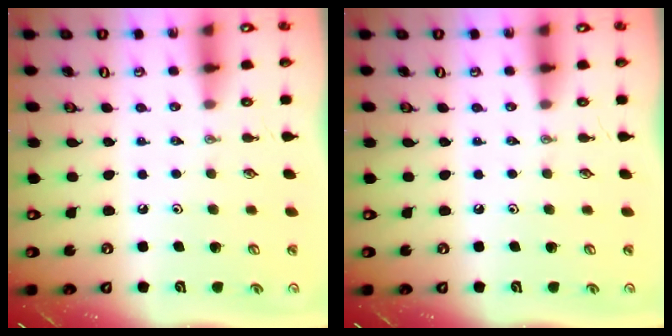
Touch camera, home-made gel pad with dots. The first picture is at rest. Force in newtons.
{"total": 0.0}